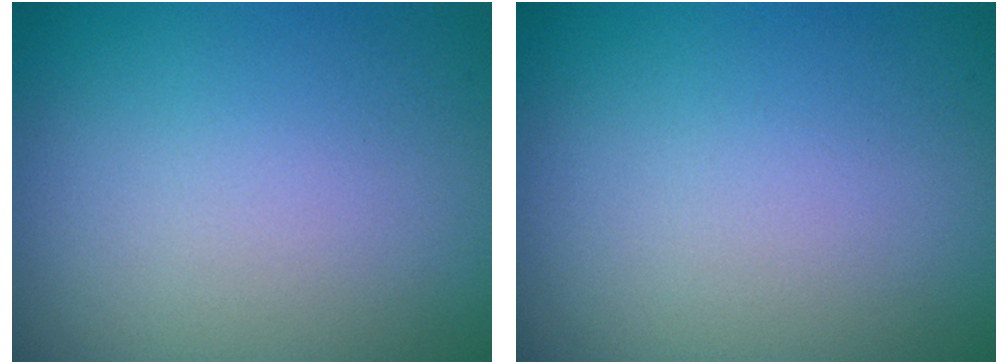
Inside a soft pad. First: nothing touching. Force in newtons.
{"total": 0.0}